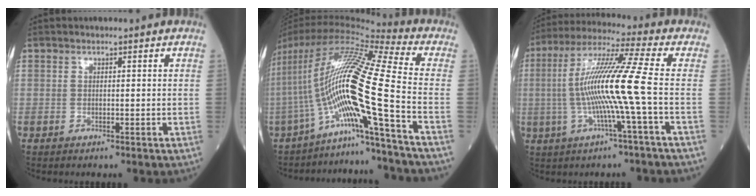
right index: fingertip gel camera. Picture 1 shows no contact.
{"total": 20.1, "force": [-7.8, -2.1, 18.4], "torque": [-0.374, 0.016, -0.148]}
{"total": 13.2, "force": [-1.4, -1.6, 13.0], "torque": [-0.254, 0.008, -0.035]}